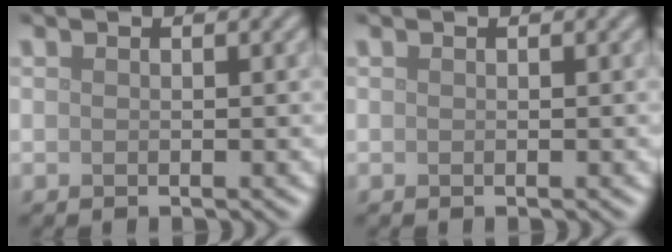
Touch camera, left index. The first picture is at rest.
{"total": 0.0}